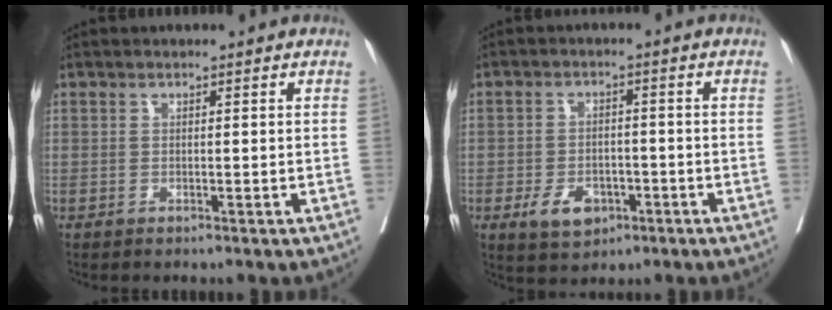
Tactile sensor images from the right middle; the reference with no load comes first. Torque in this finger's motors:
{"motor_torque": [0.90, -0.51, 0.13, 0.03]}